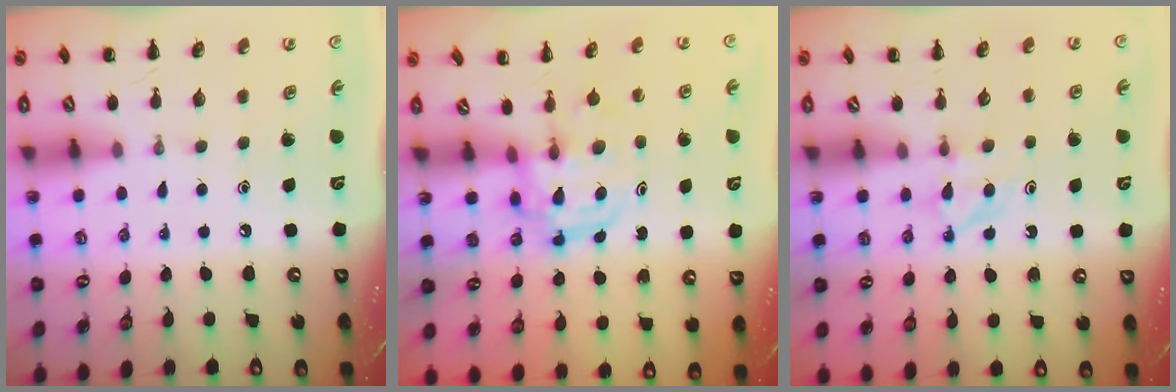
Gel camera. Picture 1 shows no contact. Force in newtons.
{"total": 2.7, "press": 2.7, "slide": 0.3}
{"total": 4.9, "press": 4.6, "slide": 1.6}